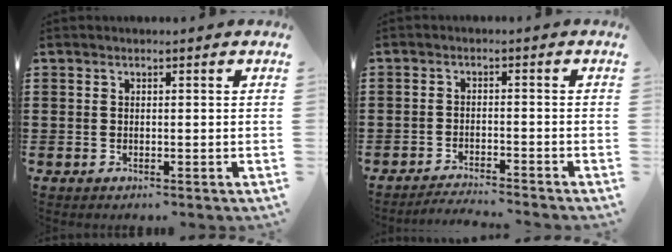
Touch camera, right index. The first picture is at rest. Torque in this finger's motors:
{"motor_torque": [-0.54, 0.26, -1.05, -0.06]}